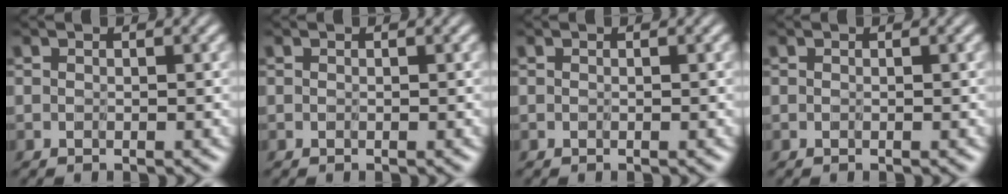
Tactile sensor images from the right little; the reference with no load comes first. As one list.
[{"total": 0.0}, {"total": 0.0}, {"total": 0.0}]